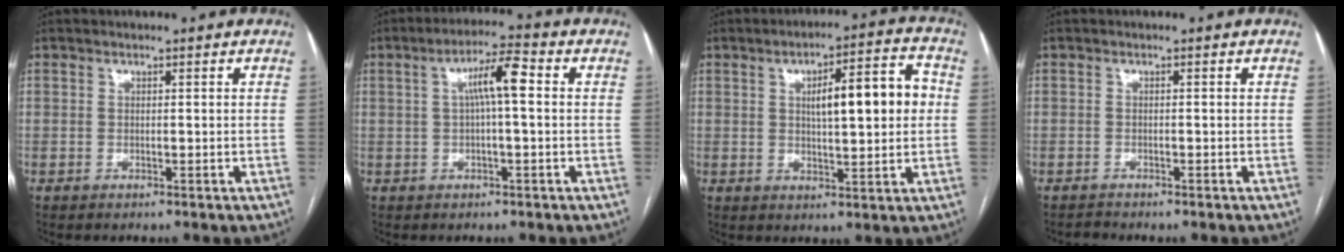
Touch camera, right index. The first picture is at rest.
{"total": 6.3, "force": [0.9, 0.8, 6.2], "torque": [-0.109, 0.021, 0.014]}
{"total": 11.0, "force": [1.6, 2.3, 10.6], "torque": [-0.155, 0.028, 0.026]}
{"total": 0.8, "force": [-0.8, -0.1, -0.1], "torque": [0.000, -0.005, -0.013]}